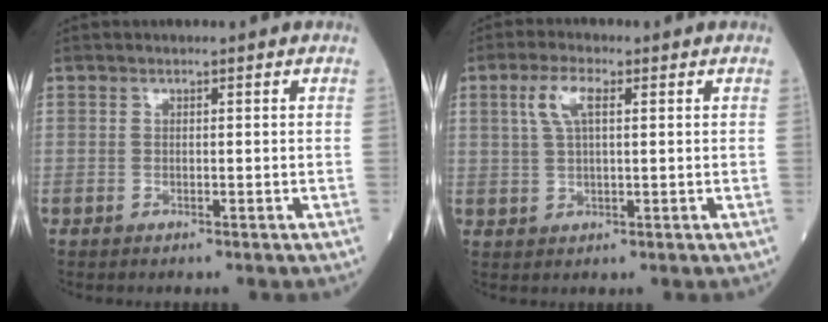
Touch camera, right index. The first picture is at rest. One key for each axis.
{"total": 4.6, "fx": 1.6, "fy": 1.2, "fz": 4.1, "tx": -0.092, "ty": 0.013, "tz": 0.036}